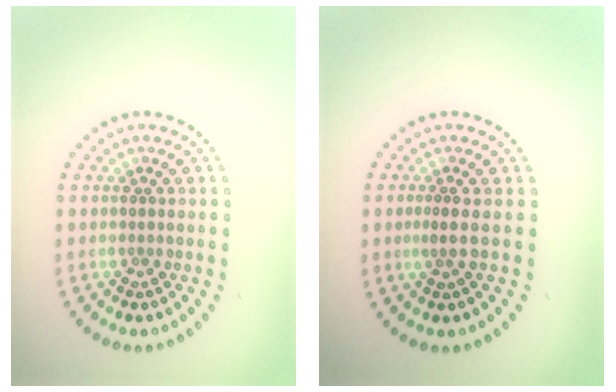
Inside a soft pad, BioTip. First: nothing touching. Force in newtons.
{"total": 1.0, "press": 0.5, "slide": 0.9}